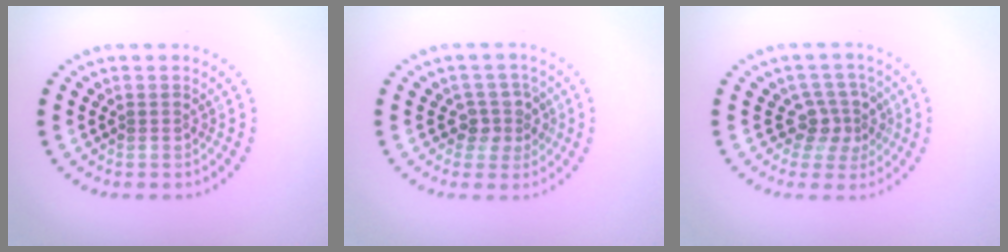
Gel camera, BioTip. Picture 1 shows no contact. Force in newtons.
{"total": 2.4, "press": 2.0, "slide": 1.3}
{"total": 2.7, "press": 2.0, "slide": 1.8}